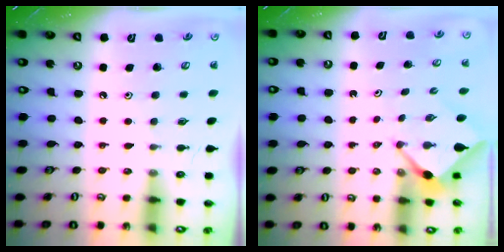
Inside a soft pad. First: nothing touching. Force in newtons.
{"total": 2.5, "press": 2.5, "slide": 0.3}